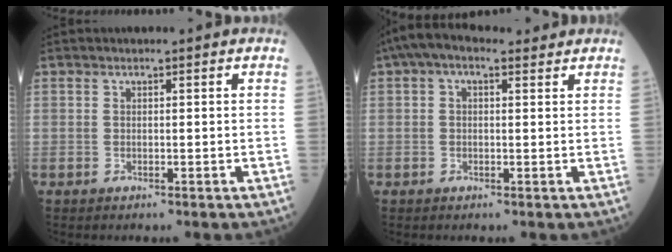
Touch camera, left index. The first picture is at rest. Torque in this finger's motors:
{"motor_torque": [0.56, -0.50, 0.00, 0.09]}